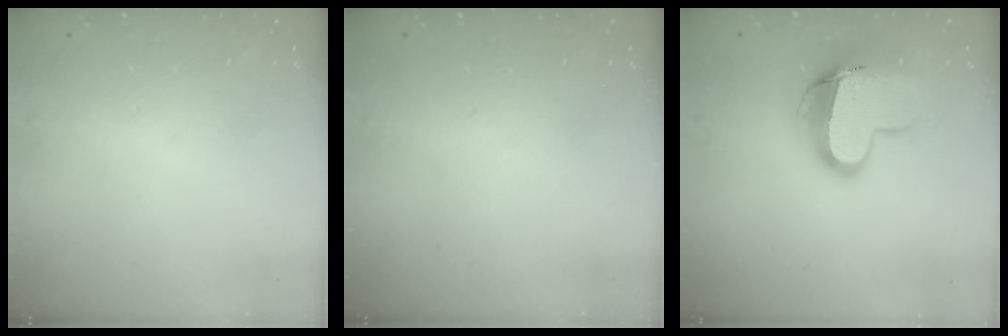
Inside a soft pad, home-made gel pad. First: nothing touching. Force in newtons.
{"total": 0.0}
{"total": 13.5, "press": 13.5, "slide": 1.4}